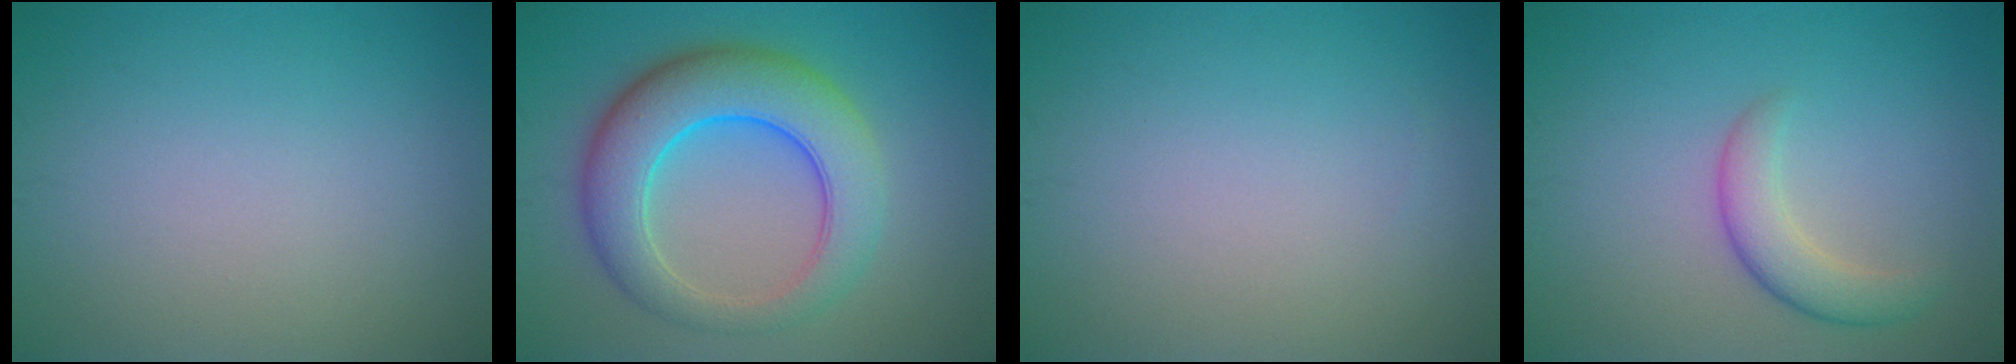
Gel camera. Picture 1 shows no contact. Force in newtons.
{"total": 8.2, "press": 8.2, "slide": 0.1}
{"total": 0.0}
{"total": 3.0, "press": 3.0, "slide": 0.1}